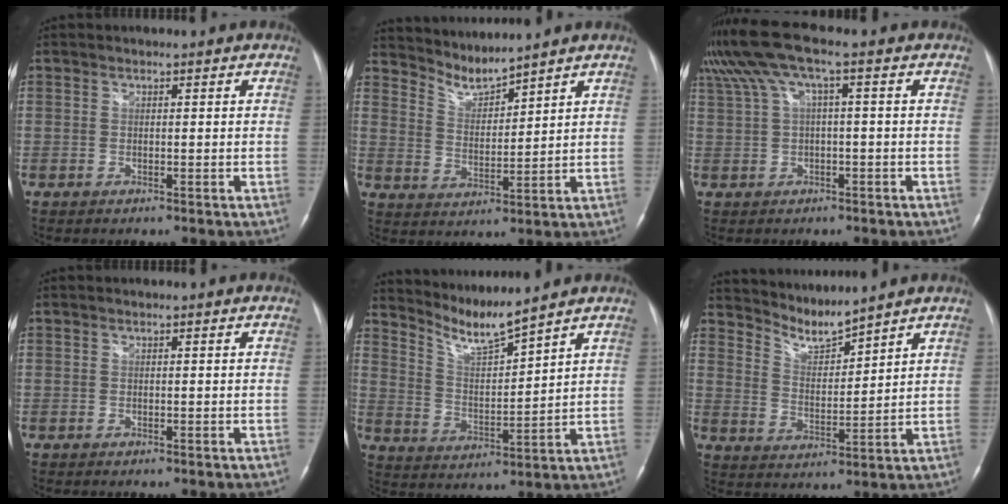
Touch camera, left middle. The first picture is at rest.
{"total": 4.8, "force": [4.7, -0.5, 0.1], "torque": [-0.011, -0.008, 0.102]}
{"total": 8.4, "force": [3.3, 1.0, 7.7], "torque": [-0.162, 0.051, 0.068]}
{"total": 0.0}
{"total": 6.8, "force": [6.5, -1.3, 1.7], "torque": [-0.041, -0.017, 0.132]}
{"total": 5.2, "force": [5.2, -0.6, 0.3], "torque": [-0.014, -0.012, 0.111]}